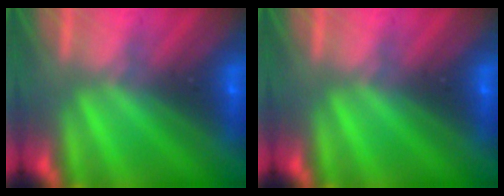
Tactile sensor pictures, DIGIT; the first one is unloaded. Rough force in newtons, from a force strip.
{"total": 0.0}